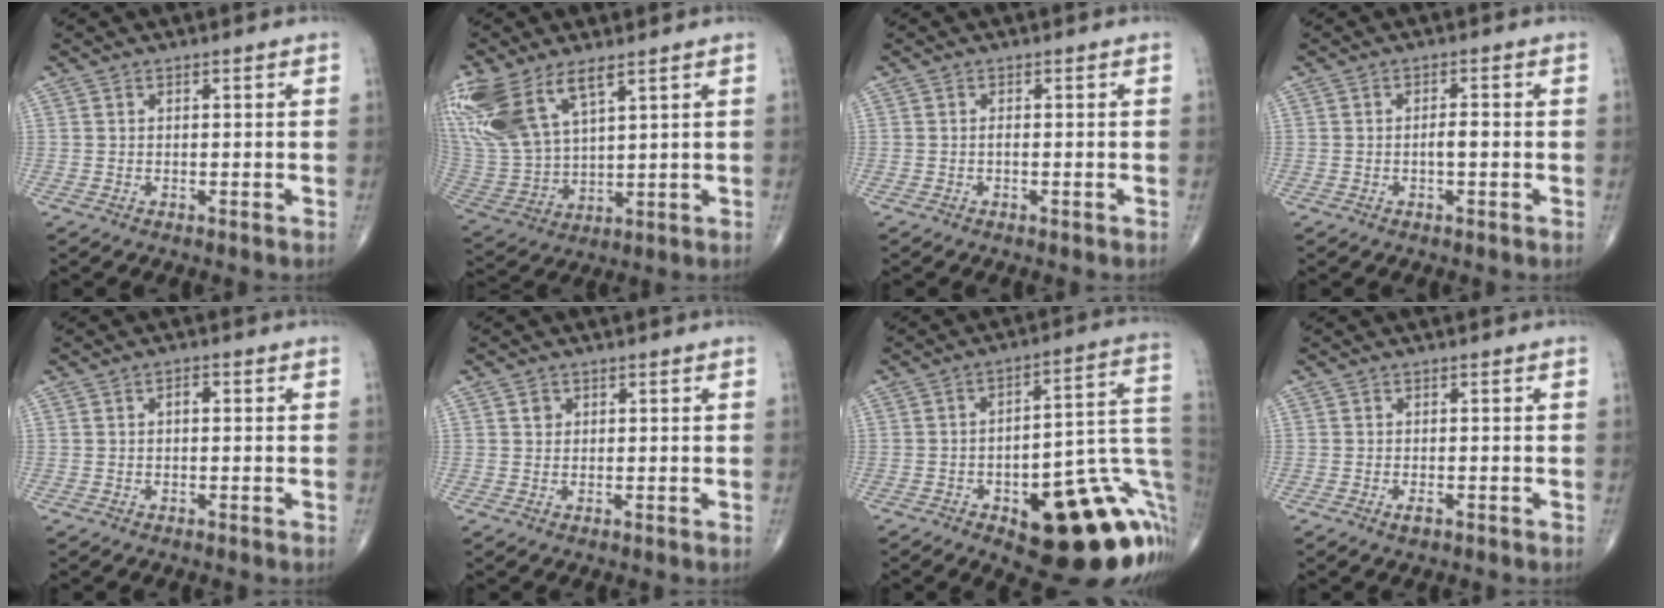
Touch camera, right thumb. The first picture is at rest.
{"total": 18.3, "force": [10.1, 8.4, 12.8], "torque": [-0.296, -0.024, 0.213]}
{"total": 0.6, "force": [-0.3, 0.1, 0.5], "torque": [-0.009, -0.001, -0.005]}
{"total": 2.1, "force": [-0.4, 0.7, 1.9], "torque": [-0.030, 0.005, -0.009]}
{"total": 1.6, "force": [0.2, 0.9, 1.3], "torque": [-0.020, 0.005, 0.002]}
{"total": 1.3, "force": [0.5, 1.1, 0.4], "torque": [0.001, -0.001, 0.006]}
{"total": 25.5, "force": [-8.0, 9.9, 22.1], "torque": [-0.210, 0.050, -0.091]}
{"total": 1.3, "force": [-0.7, 0.5, 1.0], "torque": [-0.017, -0.001, -0.013]}